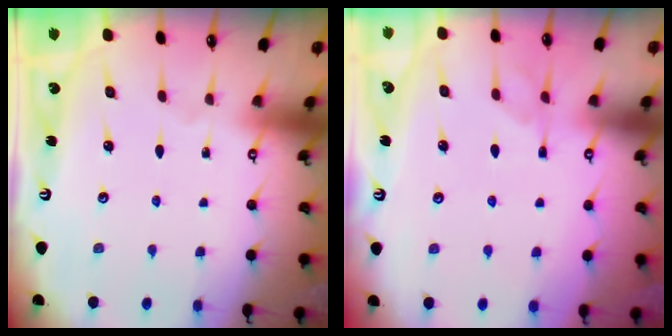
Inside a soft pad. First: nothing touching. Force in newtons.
{"total": 1.2, "press": 0.5, "slide": 1.1}